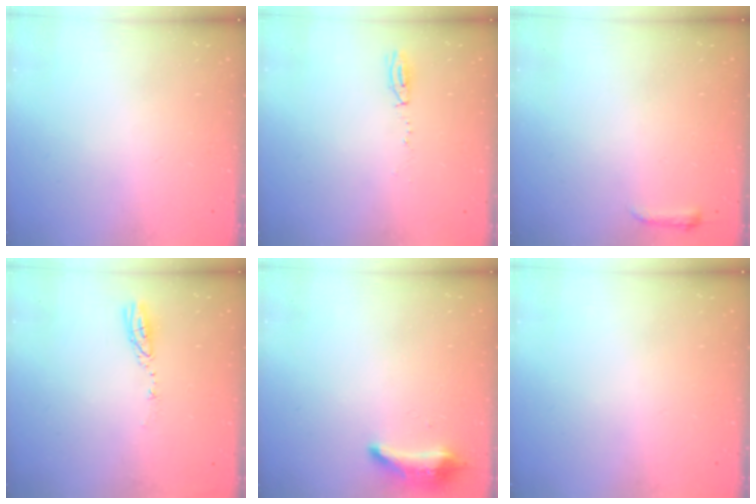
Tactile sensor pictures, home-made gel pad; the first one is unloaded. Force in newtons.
{"total": 3.9, "press": 3.8, "slide": 0.9}
{"total": 3.0, "press": 2.9, "slide": 0.6}
{"total": 3.3, "press": 3.3, "slide": 0.2}
{"total": 10.1, "press": 9.0, "slide": 4.6}
{"total": 0.0}